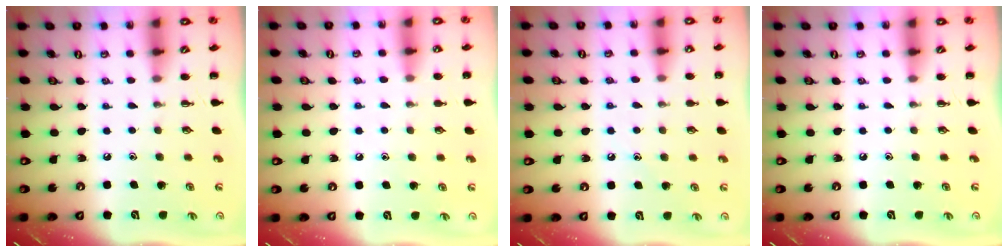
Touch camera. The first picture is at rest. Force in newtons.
{"total": 5.6, "press": 5.2, "slide": 2.1}
{"total": 7.5, "press": 7.3, "slide": 2.0}
{"total": 0.0}